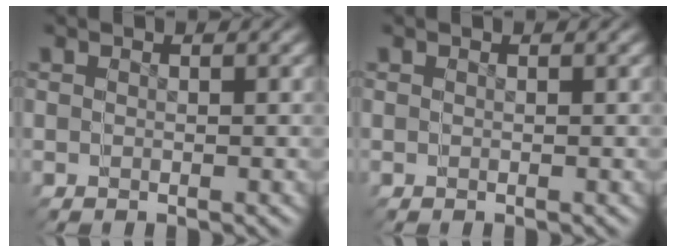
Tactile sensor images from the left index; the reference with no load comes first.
{"total": 0.0}